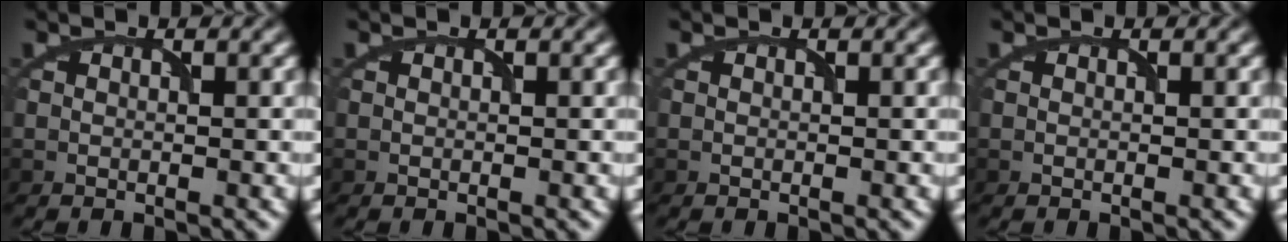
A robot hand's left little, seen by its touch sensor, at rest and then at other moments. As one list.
[{"total": 0.0}, {"total": 0.0}, {"total": 0.0}]